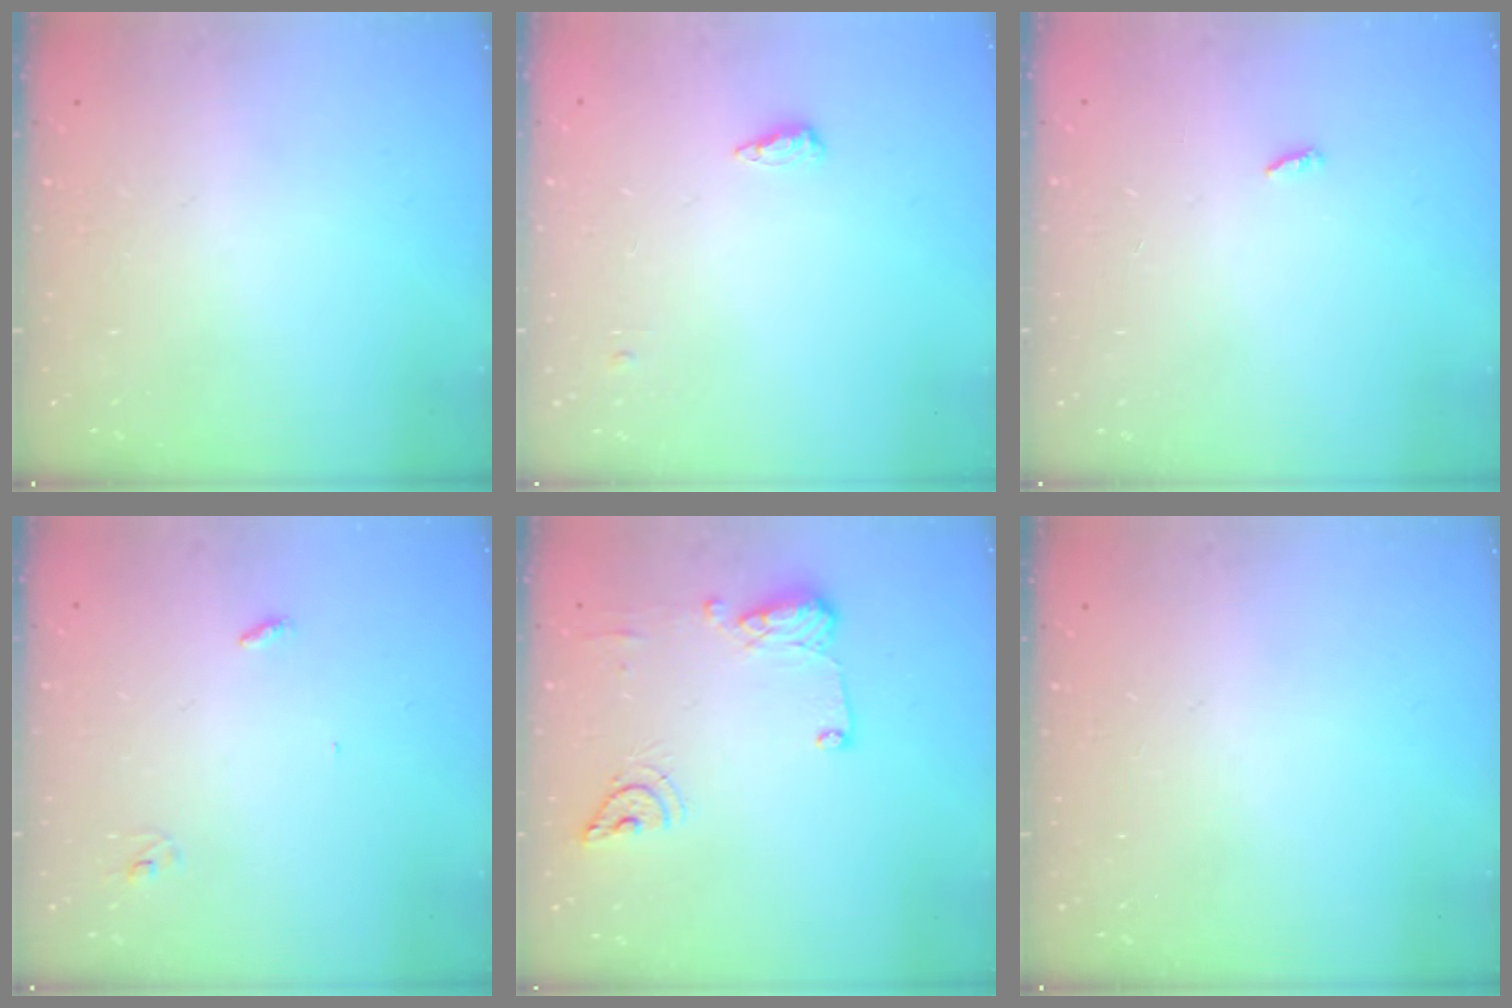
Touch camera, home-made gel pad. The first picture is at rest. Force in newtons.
{"total": 8.7, "press": 5.7, "slide": 6.5}
{"total": 2.3, "press": 2.3, "slide": 0.2}
{"total": 2.8, "press": 2.8, "slide": 0.2}
{"total": 11.2, "press": 11.1, "slide": 1.5}
{"total": 0.0}